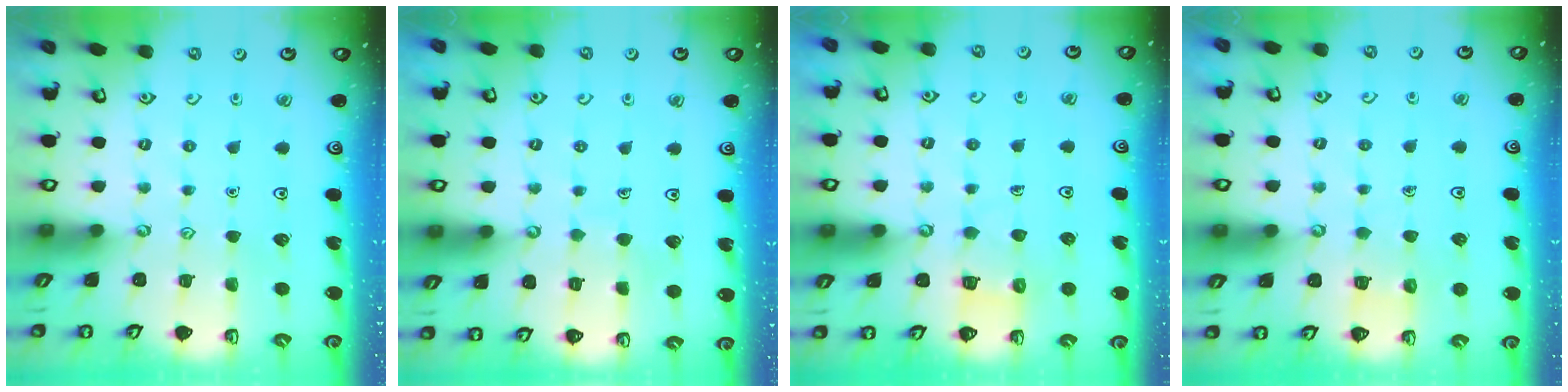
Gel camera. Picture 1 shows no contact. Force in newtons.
{"total": 2.7, "press": 2.7, "slide": 0.1}
{"total": 7.1, "press": 7.1, "slide": 0.4}
{"total": 3.7, "press": 3.7, "slide": 0.2}